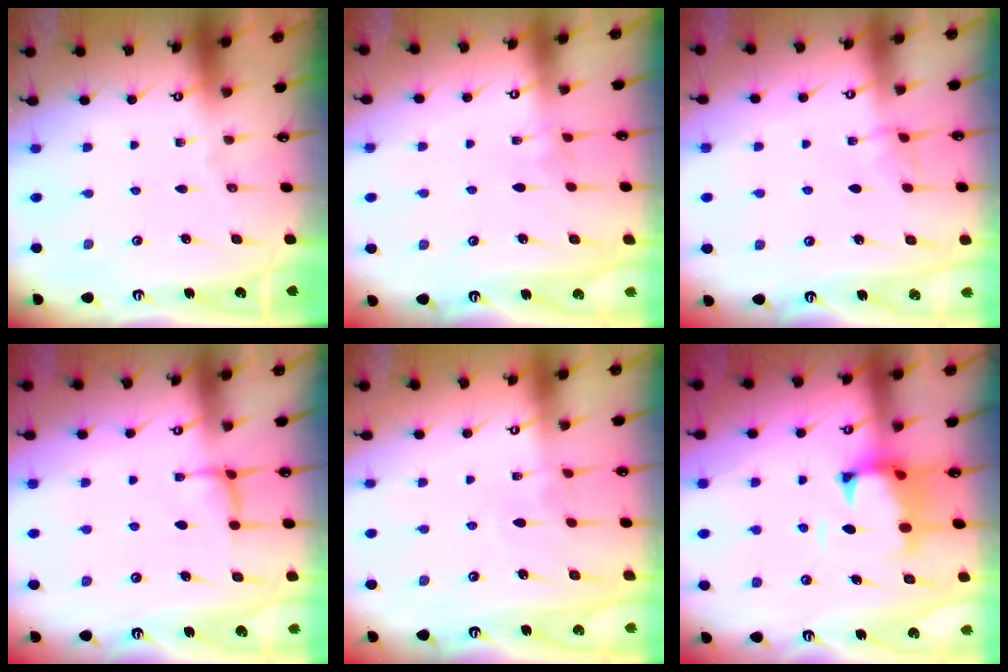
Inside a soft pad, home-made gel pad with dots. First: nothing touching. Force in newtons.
{"total": 2.7, "press": 2.6, "slide": 0.3}
{"total": 2.8, "press": 2.8, "slide": 0.3}
{"total": 0.8, "press": 0.3, "slide": 0.7}
{"total": 3.0, "press": 3.0, "slide": 0.3}
{"total": 2.0, "press": 1.4, "slide": 1.4}